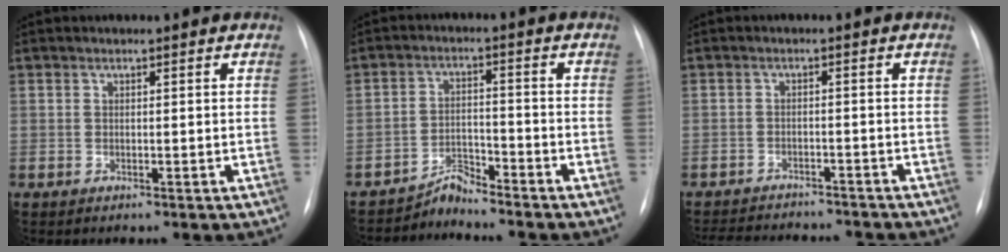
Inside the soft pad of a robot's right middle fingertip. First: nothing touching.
{"total": 3.5, "force": [-3.5, -0.2, -0.5], "torque": [0.007, -0.010, -0.060]}
{"total": 13.4, "force": [-12.3, 3.2, 4.1], "torque": [-0.087, -0.001, -0.161]}